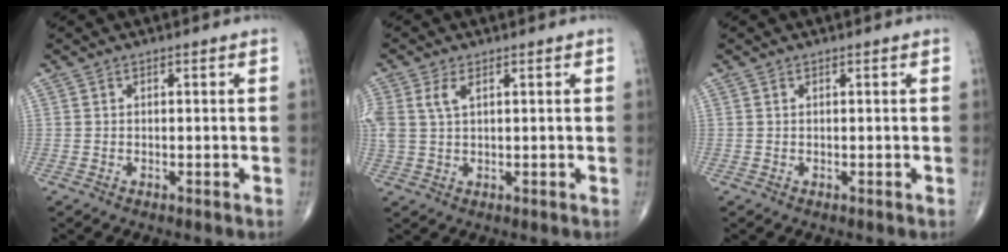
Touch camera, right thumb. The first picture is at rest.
{"total": 4.3, "force": [1.7, 2.1, 3.4], "torque": [-0.088, 0.009, 0.039]}
{"total": 0.0}